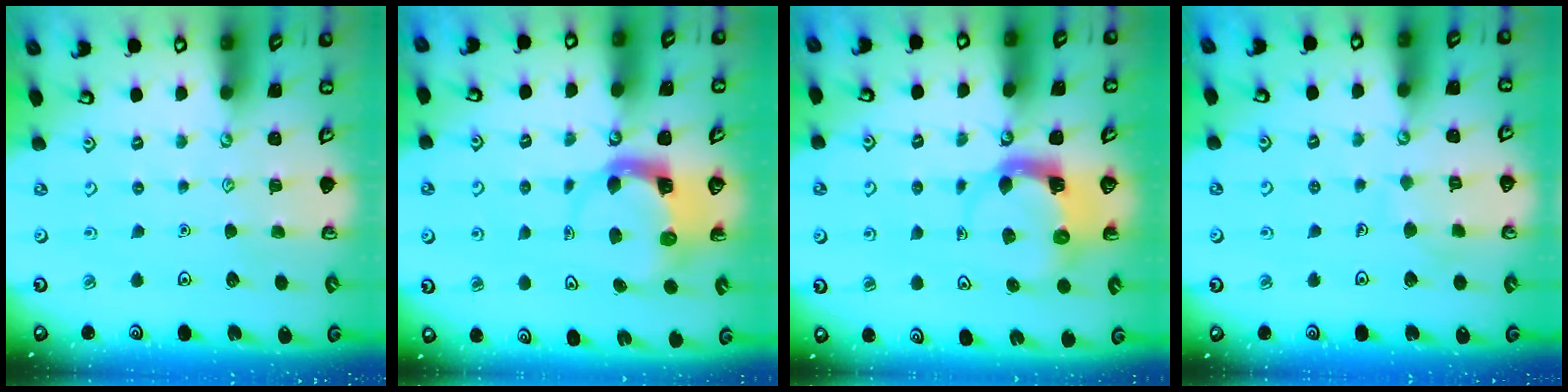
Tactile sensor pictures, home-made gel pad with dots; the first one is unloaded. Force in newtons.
{"total": 4.0, "press": 3.9, "slide": 0.6}
{"total": 4.0, "press": 4.0, "slide": 0.5}
{"total": 5.4, "press": 5.4, "slide": 0.3}